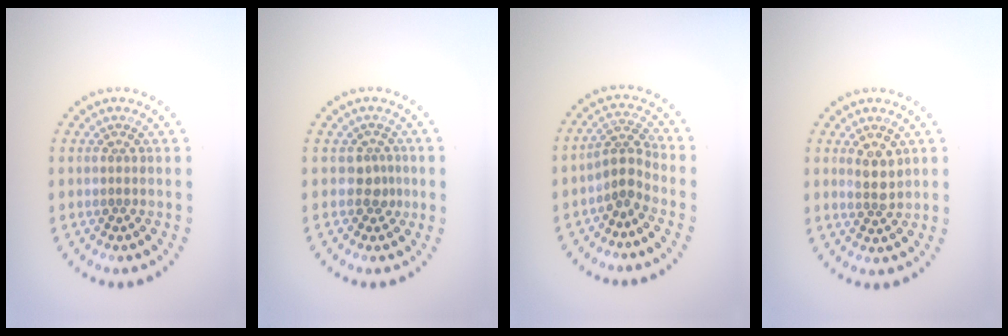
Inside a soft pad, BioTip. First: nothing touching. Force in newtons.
{"total": 1.7, "press": 1.3, "slide": 1.1}
{"total": 2.5, "press": 1.8, "slide": 1.7}
{"total": 2.2, "press": 2.0, "slide": 0.8}